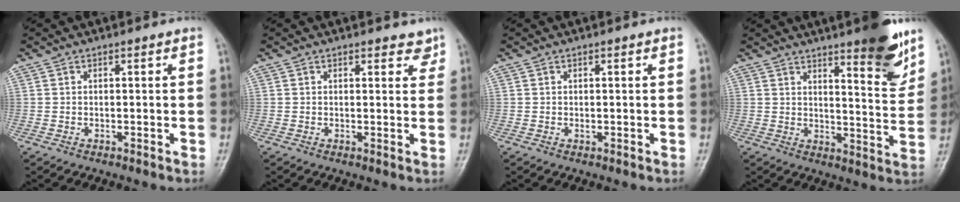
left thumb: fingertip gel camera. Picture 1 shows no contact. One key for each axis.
{"total": 2.6, "fx": 1.9, "fy": 1.3, "fz": 1.1, "tx": 0.008, "ty": -0.010, "tz": 0.020}
{"total": 0.6, "fx": 0.0, "fy": 0.3, "fz": 0.5, "tx": -0.009, "ty": 0.002, "tz": 0.004}
{"total": 11.5, "fx": 7.6, "fy": 2.4, "fz": 8.3, "tx": -0.087, "ty": -0.053, "tz": 0.108}